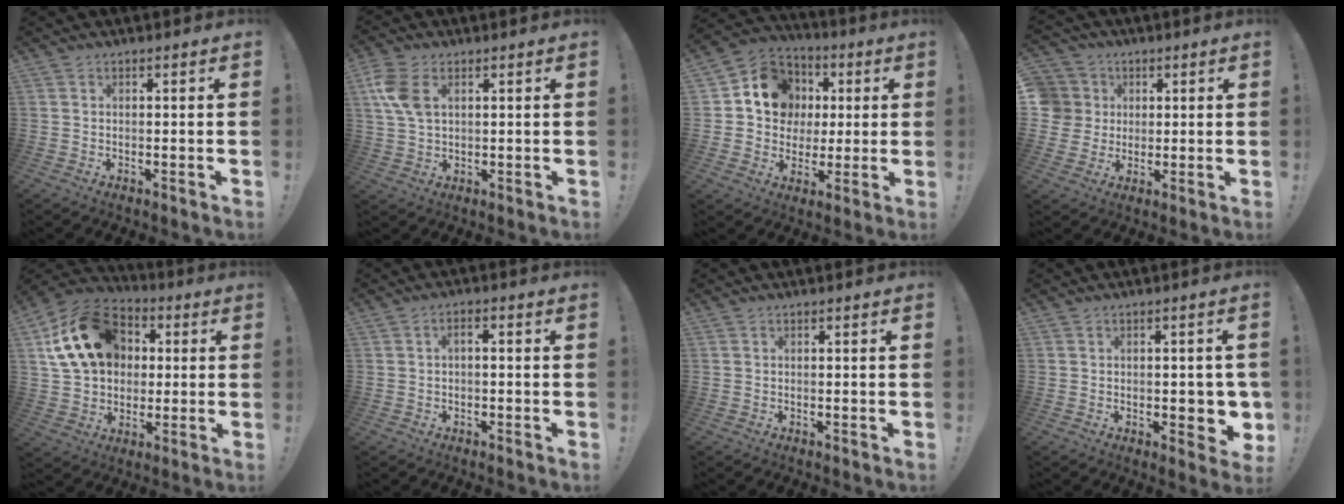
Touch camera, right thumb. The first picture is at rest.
{"total": 8.5, "force": [2.9, 5.2, 6.1], "torque": [-0.121, -0.002, 0.054]}
{"total": 14.7, "force": [3.2, 12.9, 6.3], "torque": [-0.075, -0.006, 0.077]}
{"total": 8.7, "force": [1.4, 8.4, 1.8], "torque": [-0.028, -0.004, 0.035]}
{"total": 20.2, "force": [5.5, 15.3, 12.1], "torque": [-0.194, -0.004, 0.111]}
{"total": 2.2, "force": [-0.9, 0.7, 1.9], "torque": [-0.036, 0.009, -0.016]}
{"total": 0.0}
{"total": 5.2, "force": [-1.0, 2.5, 4.5], "torque": [-0.045, 0.001, -0.012]}